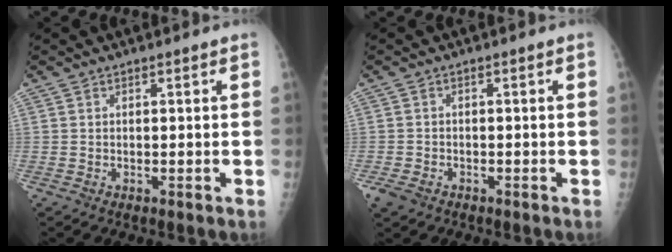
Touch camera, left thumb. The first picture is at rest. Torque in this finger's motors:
{"motor_torque": [0.28, 0.33, -0.03, 0.04, 0.01]}